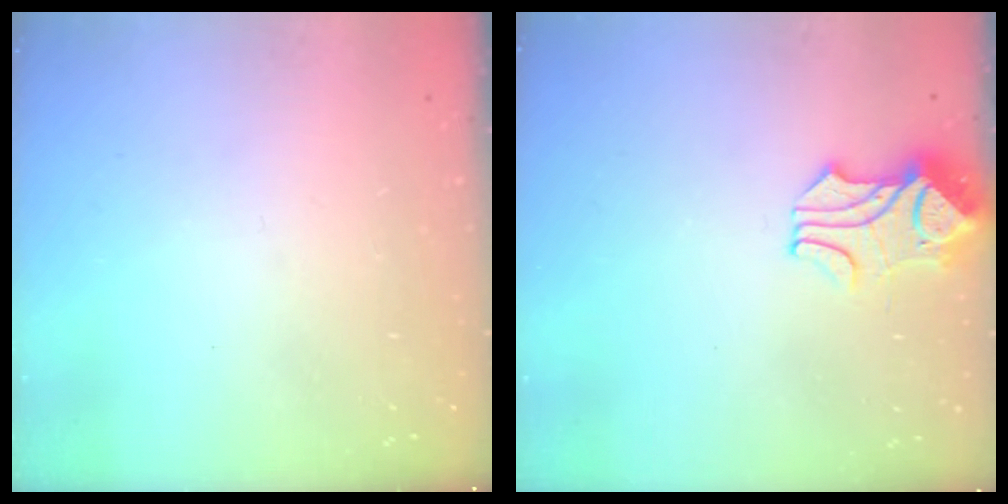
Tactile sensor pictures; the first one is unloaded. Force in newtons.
{"total": 2.0, "press": 1.7, "slide": 1.1}